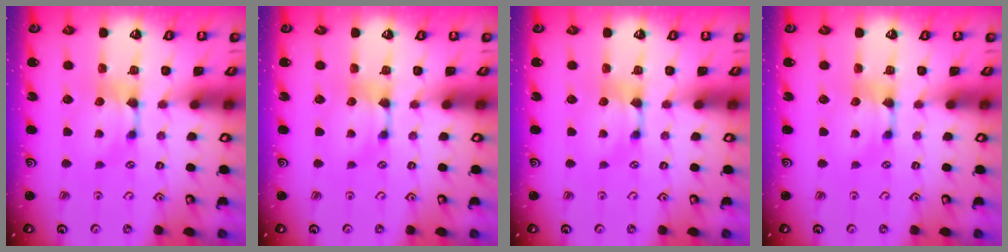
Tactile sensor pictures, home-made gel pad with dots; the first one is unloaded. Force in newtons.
{"total": 0.0}
{"total": 0.0}
{"total": 0.0}